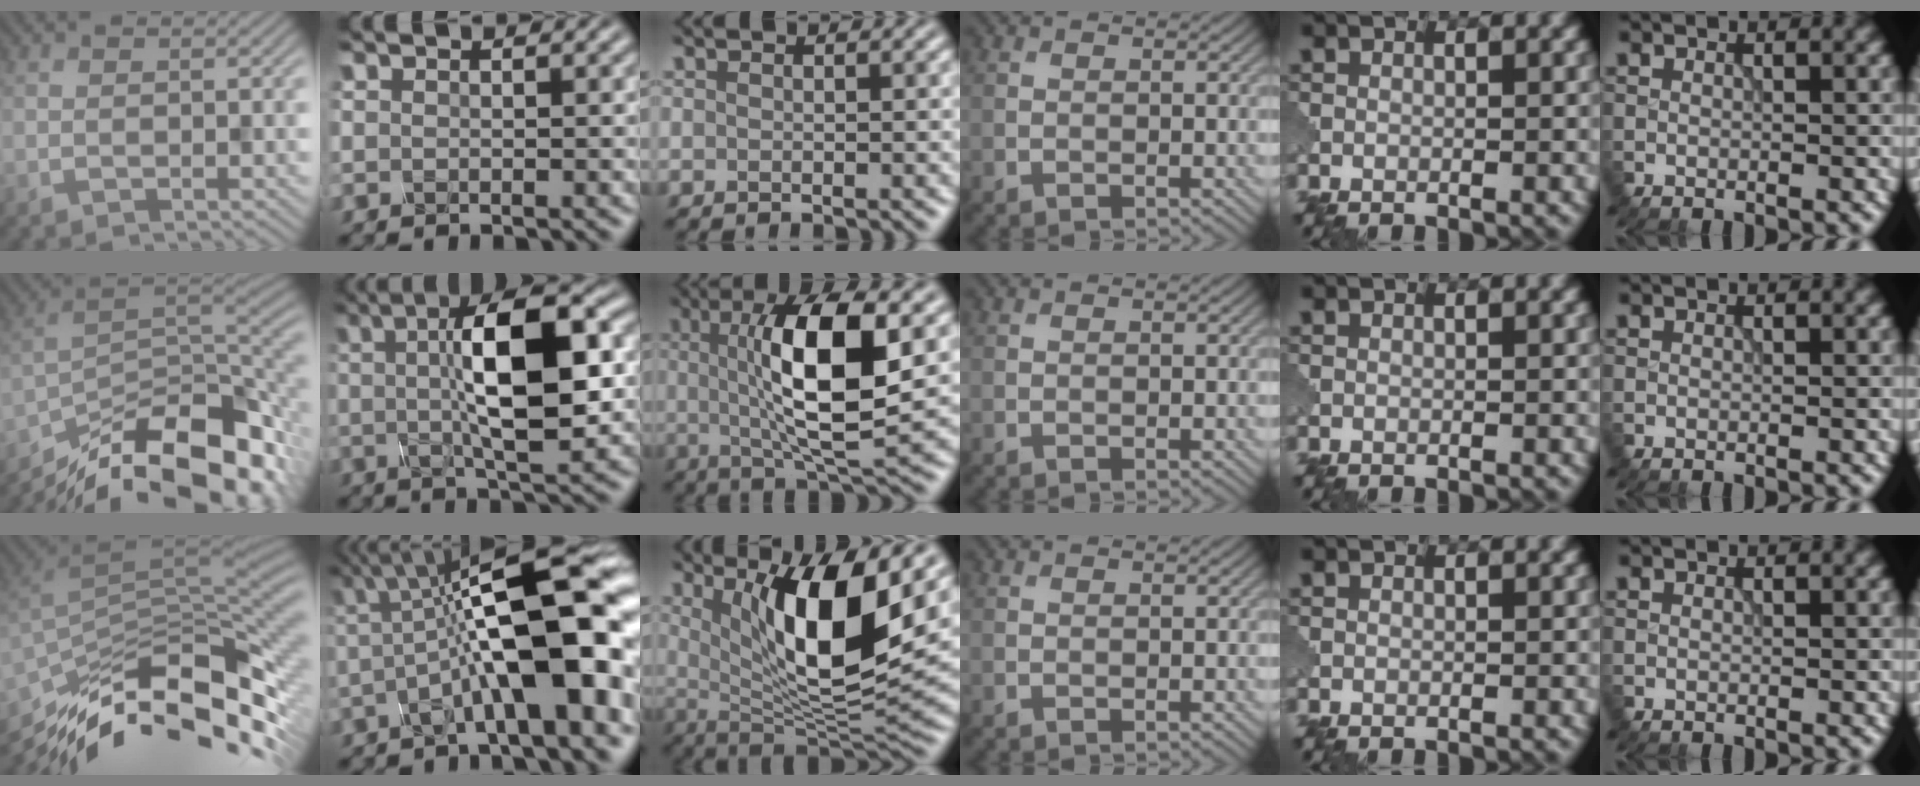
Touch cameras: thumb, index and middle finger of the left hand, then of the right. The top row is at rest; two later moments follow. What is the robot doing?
{"motion": "assemble", "object": "glue stick"}